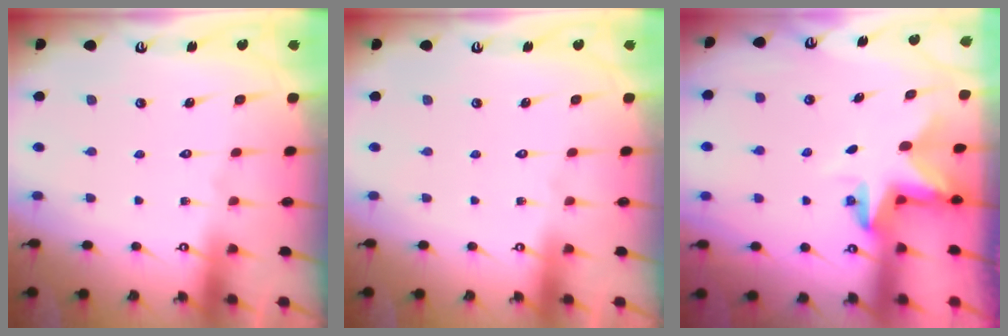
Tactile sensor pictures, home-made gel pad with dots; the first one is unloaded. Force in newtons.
{"total": 0.0}
{"total": 3.1, "press": 3.1, "slide": 0.2}